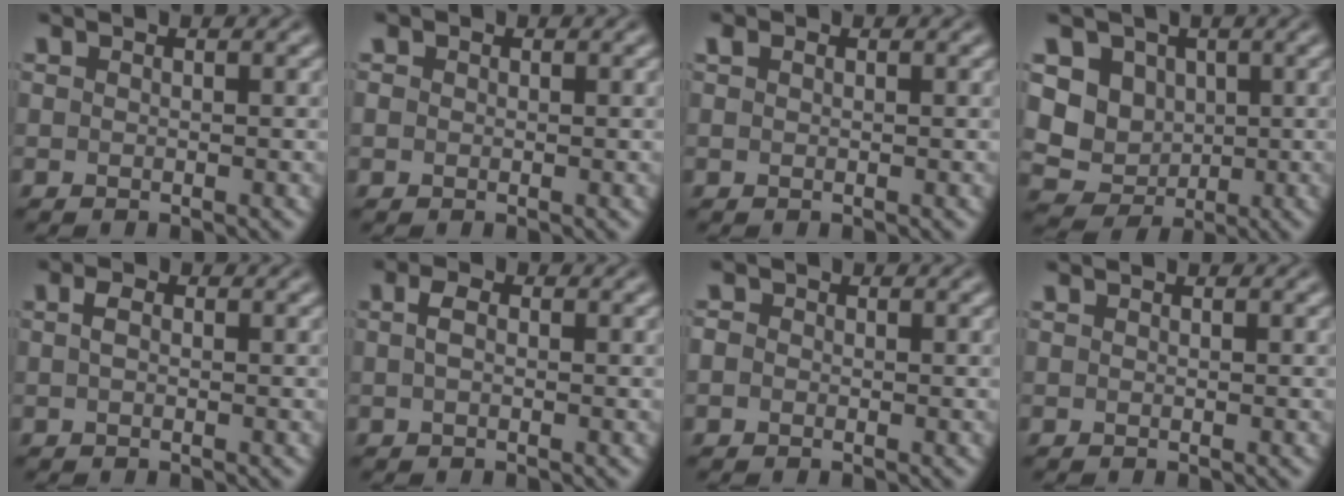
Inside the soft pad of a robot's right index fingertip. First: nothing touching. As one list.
[{"total": 1.0, "force": [0.1, 0.9, 0.4], "torque": [-0.012, -0.007, 0.005]}, {"total": 0.5, "force": [0.4, 0.2, 0.3], "torque": [-0.003, 0.000, 0.011]}, {"total": 12.0, "force": [0.0, 11.1, 4.6], "torque": [-0.140, -0.047, 0.007]}, {"total": 0.7, "force": [-0.1, -0.2, 0.7], "torque": [-0.010, -0.004, 0.001]}, {"total": 1.0, "force": [-0.1, 0.0, 1.0], "torque": [-0.019, -0.003, 0.001]}, {"total": 1.4, "force": [-0.4, 1.3, 0.5], "torque": [-0.016, -0.006, -0.008]}, {"total": 0.0}]